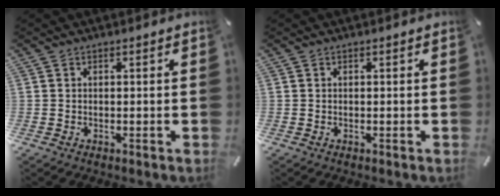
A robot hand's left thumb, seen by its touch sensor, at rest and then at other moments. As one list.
[{"total": 0.0}]